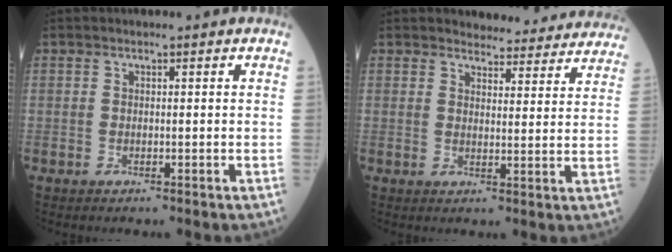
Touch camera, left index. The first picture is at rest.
{"total": 13.7, "force": [13.1, 3.1, 1.9], "torque": [0.012, -0.025, 0.129]}